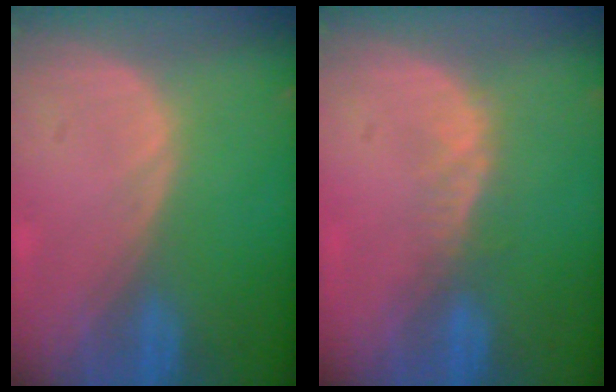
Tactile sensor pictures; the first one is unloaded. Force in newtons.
{"total": 2.3, "press": 1.9, "slide": 1.4}